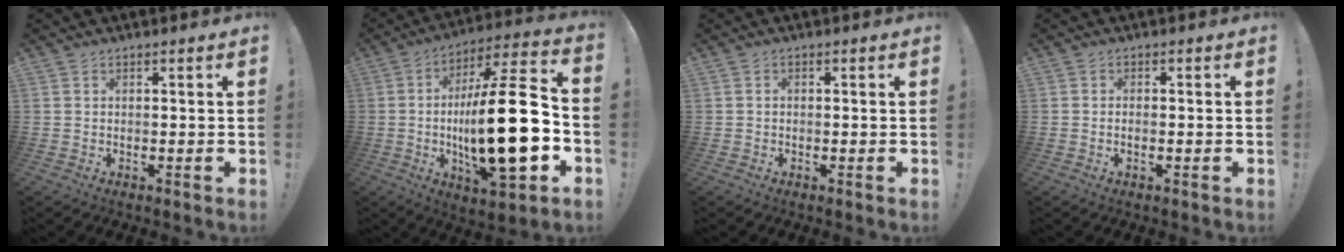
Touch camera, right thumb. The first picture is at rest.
{"total": 26.5, "force": [-3.8, 8.2, 25.0], "torque": [-0.434, 0.012, -0.067]}
{"total": 0.6, "force": [-0.4, 0.4, 0.3], "torque": [-0.007, 0.003, -0.007]}
{"total": 1.3, "force": [-0.6, 0.3, 1.0], "torque": [-0.018, 0.002, -0.011]}